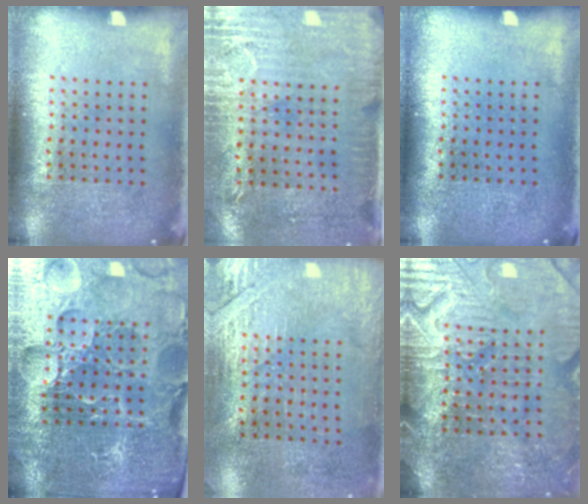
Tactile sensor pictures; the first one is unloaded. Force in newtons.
{"total": 2.9, "press": 2.4, "slide": 1.6}
{"total": 0.0}
{"total": 4.7, "press": 4.5, "slide": 1.2}
{"total": 2.8, "press": 2.4, "slide": 1.4}
{"total": 4.1, "press": 3.9, "slide": 1.4}